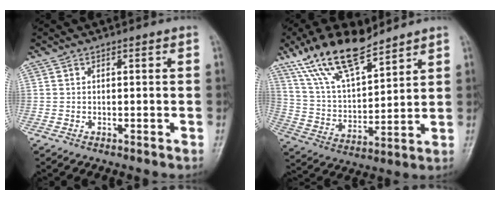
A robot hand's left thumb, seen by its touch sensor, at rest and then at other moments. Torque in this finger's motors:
{"motor_torque": [0.77, 0.67, 1.31, -1.20, 0.13]}